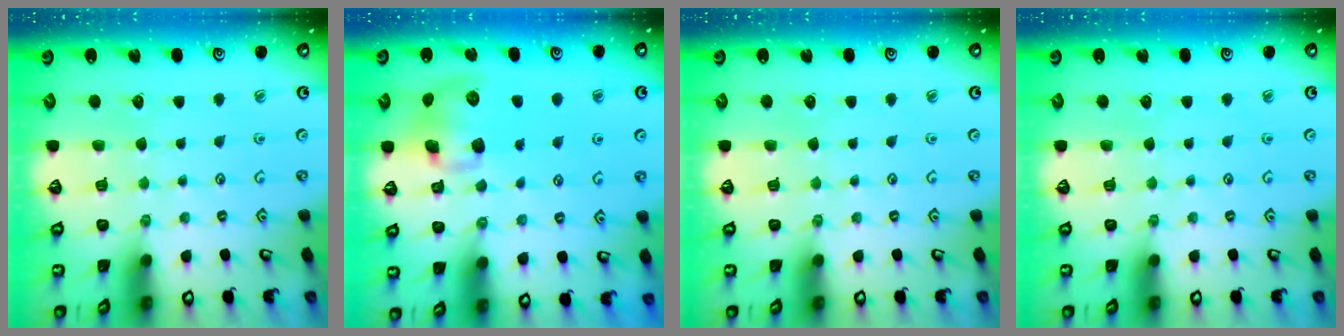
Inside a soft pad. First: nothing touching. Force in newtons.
{"total": 11.4, "press": 11.2, "slide": 2.2}
{"total": 0.0}
{"total": 0.0}